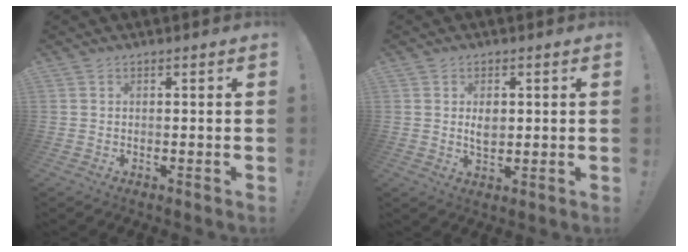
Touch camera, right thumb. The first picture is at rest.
{"total": 4.1, "force": [0.5, 2.6, 3.1], "torque": [-0.039, -0.002, 0.005]}